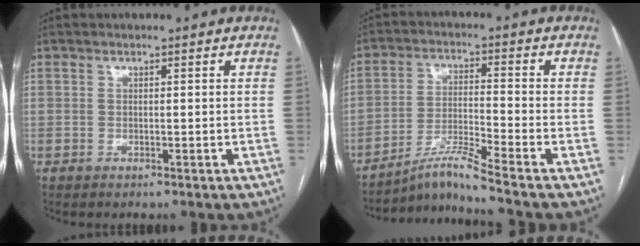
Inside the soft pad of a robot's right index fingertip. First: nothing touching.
{"total": 7.4, "force": [-6.3, -2.6, 2.9], "torque": [-0.063, -0.020, -0.116]}